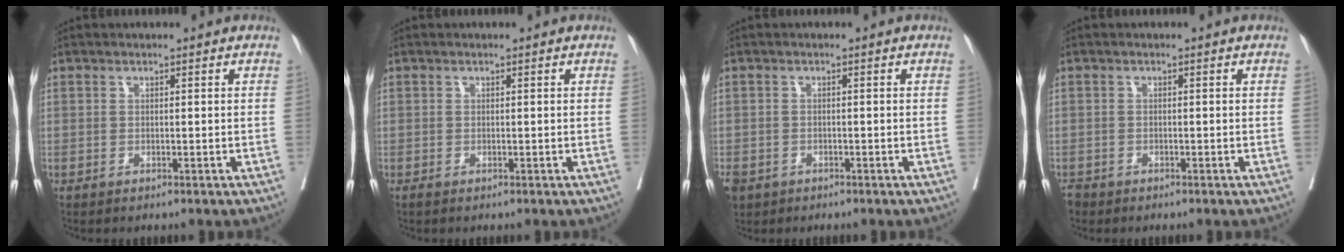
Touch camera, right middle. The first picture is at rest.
{"total": 0.0}
{"total": 5.6, "force": [-3.2, 4.2, 1.7], "torque": [-0.054, -0.006, -0.051]}
{"total": 1.3, "force": [-1.1, 0.7, 0.1], "torque": [-0.007, -0.002, -0.021]}